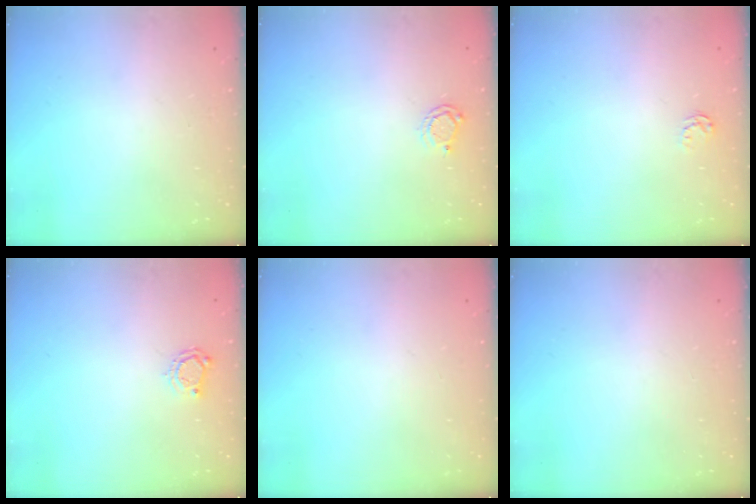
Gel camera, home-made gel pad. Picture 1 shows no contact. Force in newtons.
{"total": 4.3, "press": 4.2, "slide": 0.6}
{"total": 2.6, "press": 2.6, "slide": 0.4}
{"total": 4.7, "press": 4.6, "slide": 0.5}
{"total": 0.0}
{"total": 0.0}